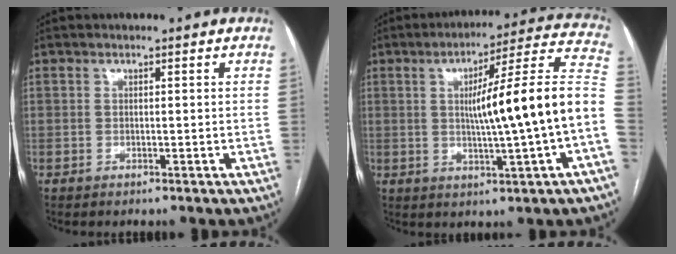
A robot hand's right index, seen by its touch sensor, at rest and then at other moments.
{"total": 17.0, "force": [-0.9, -0.7, 17.0], "torque": [-0.243, 0.022, -0.017]}